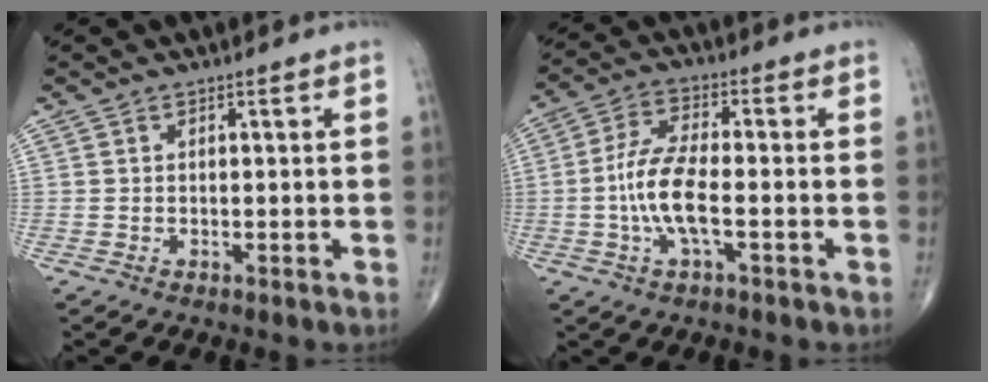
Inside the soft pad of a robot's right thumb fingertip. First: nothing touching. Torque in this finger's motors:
{"motor_torque": [2.54, 2.47, 0.47, -0.59, 0.35]}